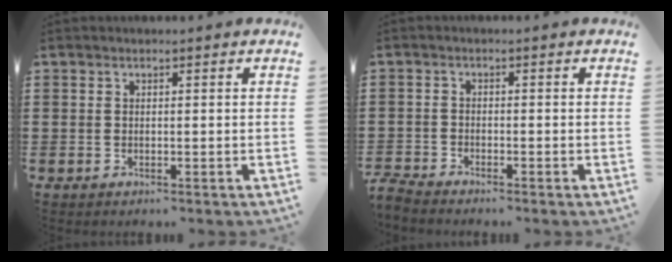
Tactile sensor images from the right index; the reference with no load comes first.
{"total": 2.2, "force": [-2.2, 0.1, 0.0], "torque": [-0.012, -0.002, -0.049]}